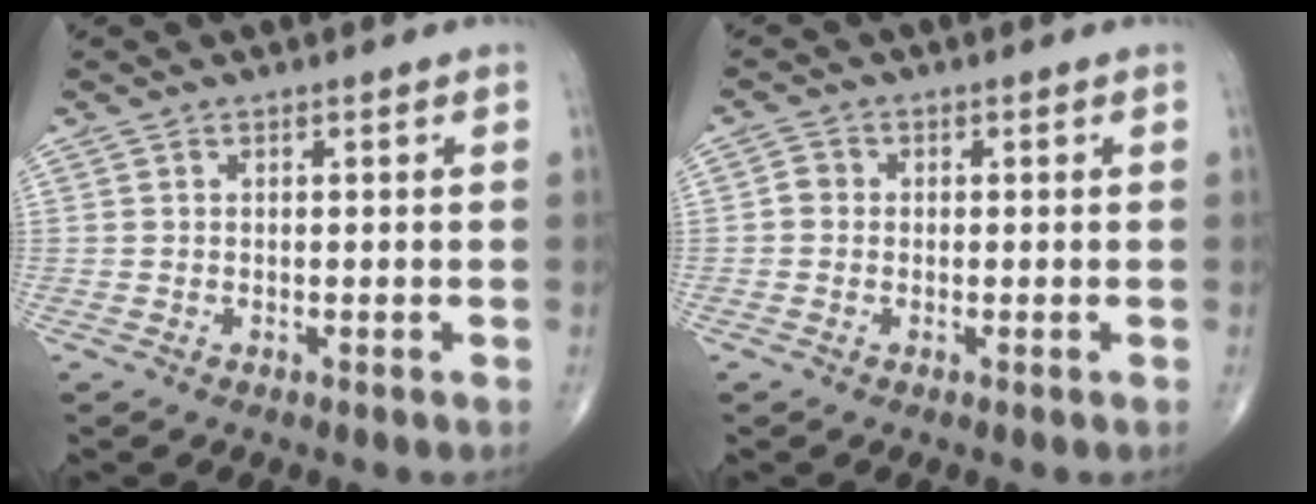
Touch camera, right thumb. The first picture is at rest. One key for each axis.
{"total": 1.9, "fx": -0.2, "fy": 1.7, "fz": 0.8, "tx": -0.005, "ty": 0.005, "tz": -0.010}